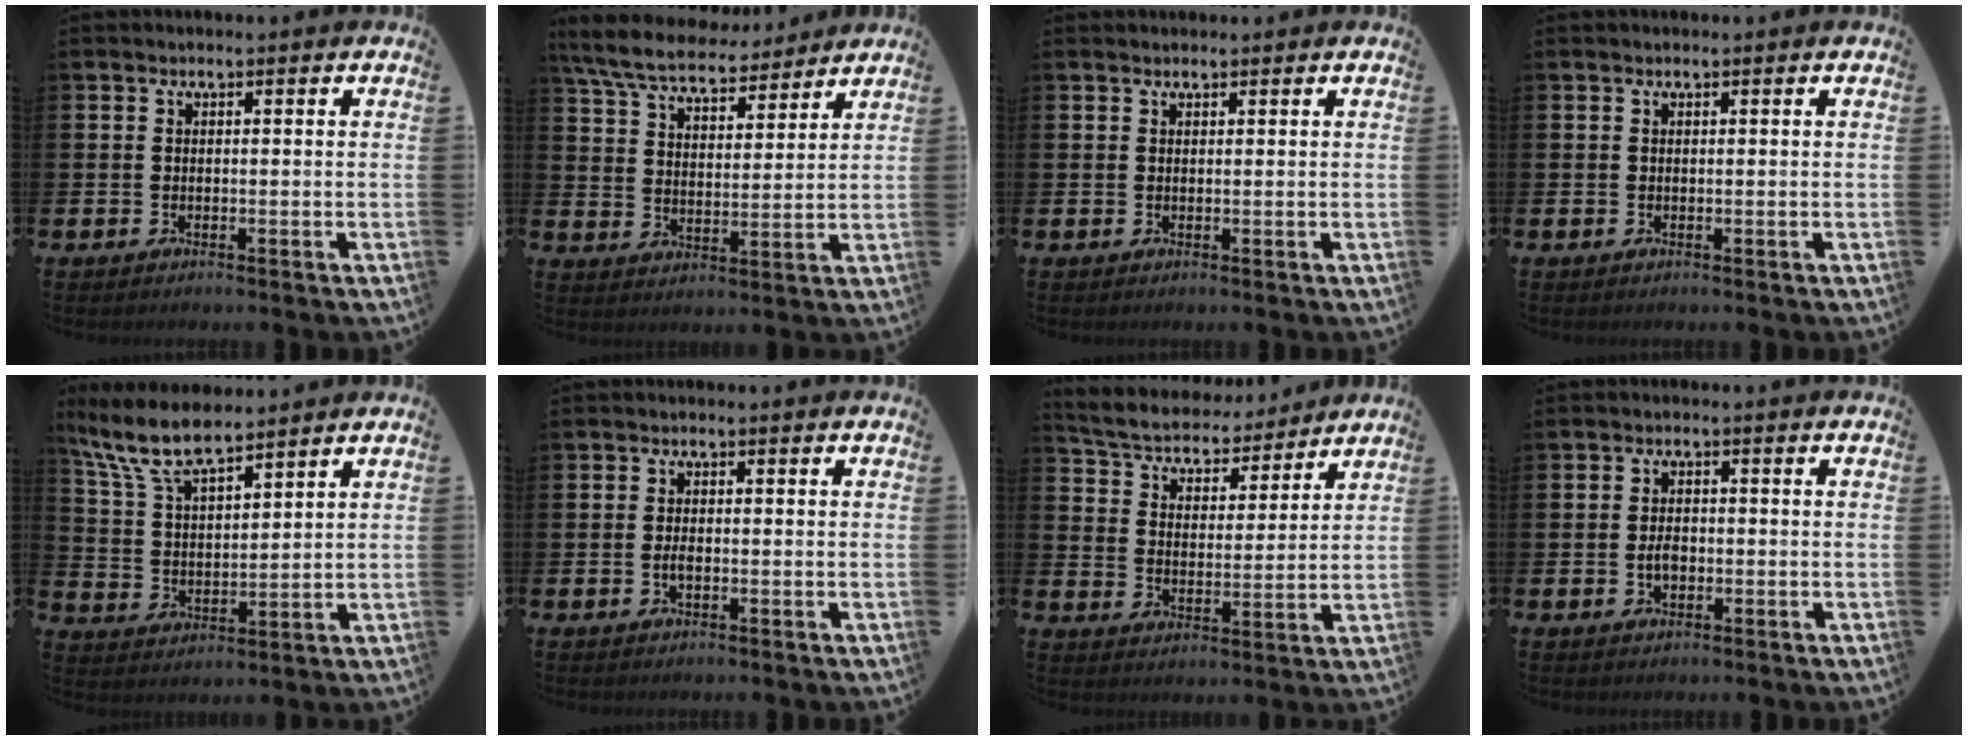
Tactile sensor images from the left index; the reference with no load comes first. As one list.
[{"total": 7.5, "force": [7.0, 1.7, 2.3], "torque": [-0.080, -0.032, 0.126]}, {"total": 0.7, "force": [0.7, 0.2, 0.1], "torque": [0.006, -0.002, 0.011]}, {"total": 0.0}, {"total": 8.7, "force": [7.7, 1.8, 3.8], "torque": [-0.108, -0.027, 0.140]}, {"total": 1.5, "force": [-0.3, 0.6, 1.3], "torque": [-0.023, 0.000, -0.007]}, {"total": 5.3, "force": [5.1, 1.5, 0.5], "torque": [-0.046, -0.042, 0.085]}, {"total": 2.1, "force": [-0.4, 1.3, 1.6], "torque": [-0.023, 0.001, -0.011]}]